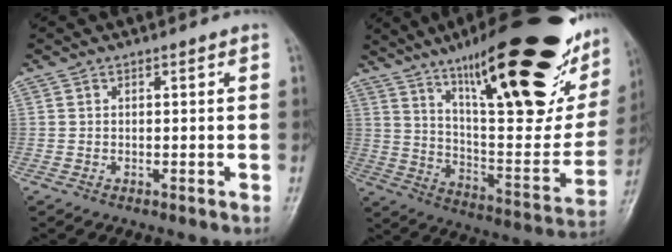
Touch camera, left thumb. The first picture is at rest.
{"total": 36.0, "force": [20.7, 10.1, 27.7], "torque": [-0.335, -0.055, 0.327]}